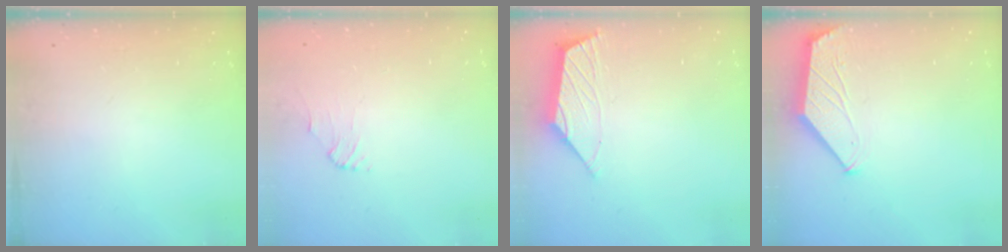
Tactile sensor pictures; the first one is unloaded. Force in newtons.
{"total": 0.6, "press": 0.4, "slide": 0.4}
{"total": 2.9, "press": 2.8, "slide": 0.5}
{"total": 1.6, "press": 1.6, "slide": 0.4}